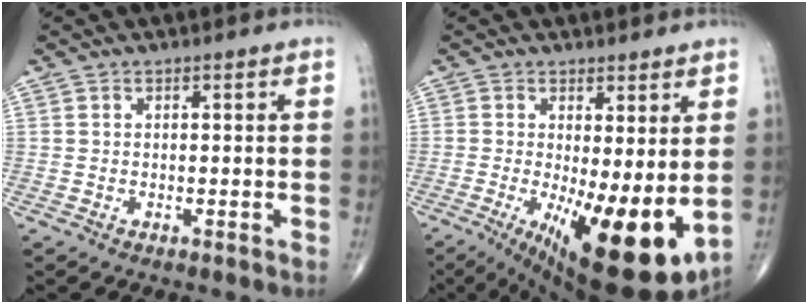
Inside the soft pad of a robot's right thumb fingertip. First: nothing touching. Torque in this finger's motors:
{"motor_torque": [1.76, 3.25, 0.22, -0.12, 0.48]}